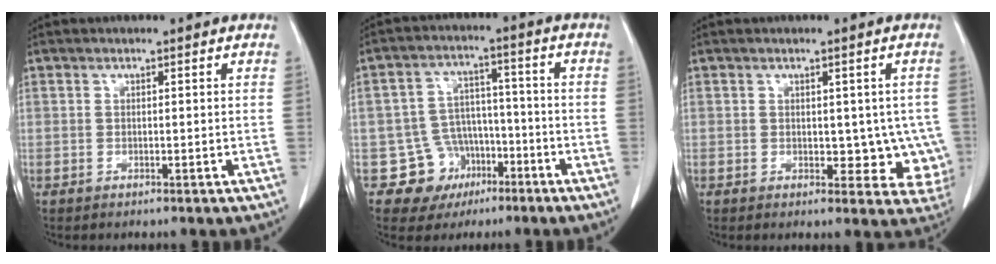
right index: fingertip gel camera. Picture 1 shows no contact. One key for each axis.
{"total": 8.6, "fx": -3.9, "fy": 7.6, "fz": 0.8, "tx": -0.002, "ty": 0.031, "tz": -0.049}
{"total": 6.7, "fx": -0.3, "fy": 4.2, "fz": 5.1, "tx": -0.029, "ty": 0.005, "tz": 0.004}